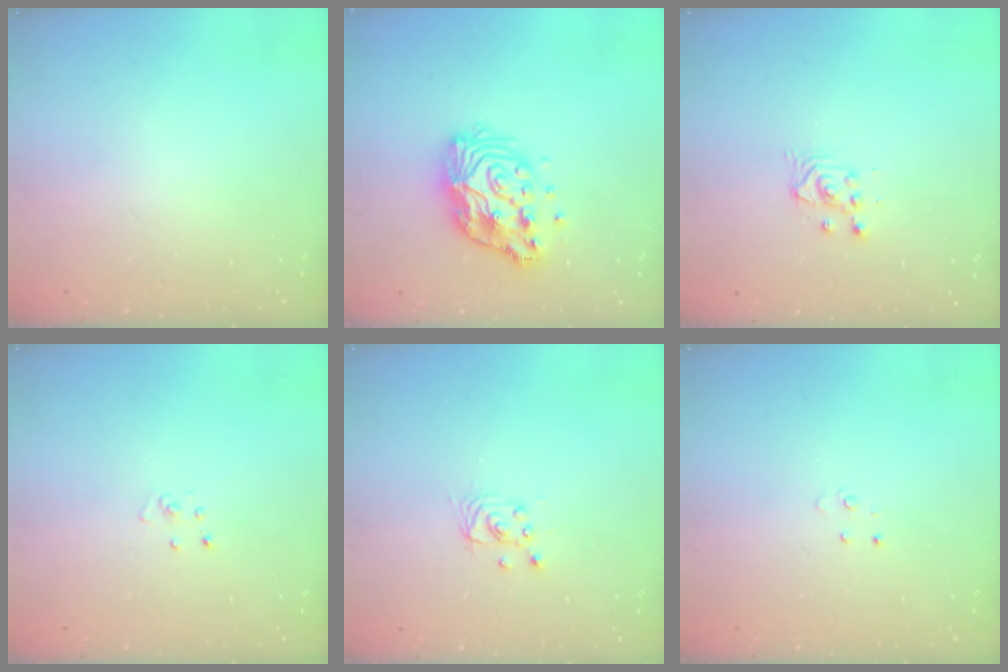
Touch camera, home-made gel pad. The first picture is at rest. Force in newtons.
{"total": 13.5, "press": 13.4, "slide": 1.2}
{"total": 2.4, "press": 2.4, "slide": 0.2}
{"total": 2.5, "press": 2.5, "slide": 0.3}
{"total": 2.5, "press": 2.5, "slide": 0.1}
{"total": 3.0, "press": 2.9, "slide": 0.3}